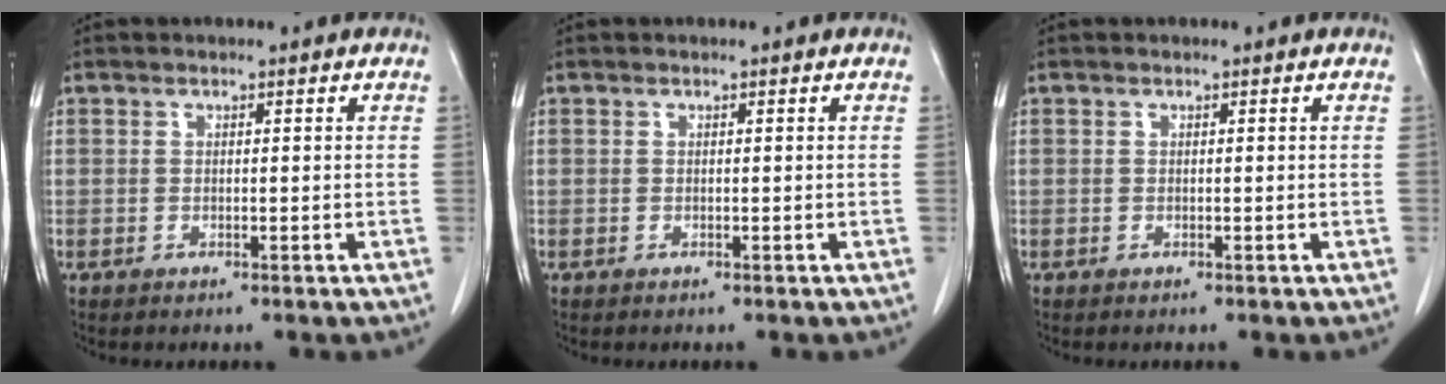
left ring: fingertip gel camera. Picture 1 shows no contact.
{"total": 0.0}
{"total": 0.0}